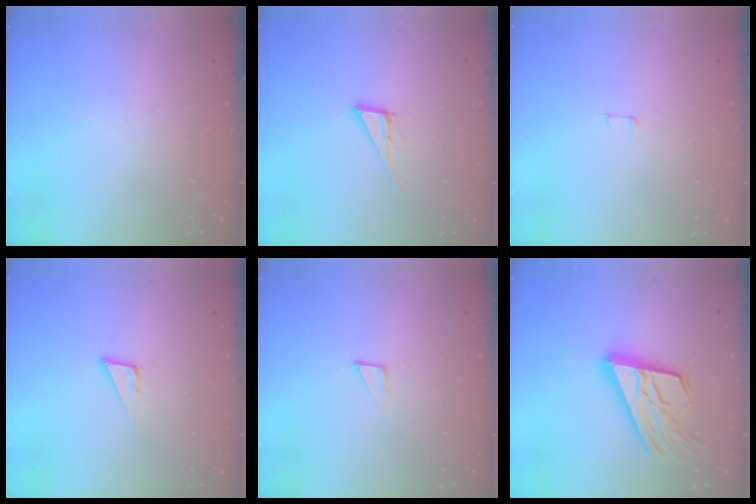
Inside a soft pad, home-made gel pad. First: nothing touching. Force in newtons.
{"total": 6.8, "press": 6.8, "slide": 0.2}
{"total": 2.9, "press": 2.9, "slide": 0.2}
{"total": 6.4, "press": 6.4, "slide": 0.4}
{"total": 3.3, "press": 3.3, "slide": 0.3}
{"total": 19.1, "press": 19.0, "slide": 2.5}